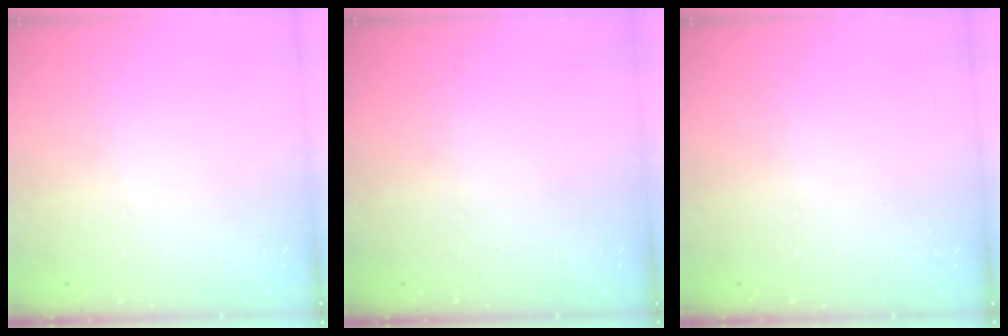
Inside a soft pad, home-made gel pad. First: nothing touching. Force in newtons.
{"total": 0.0}
{"total": 0.0}